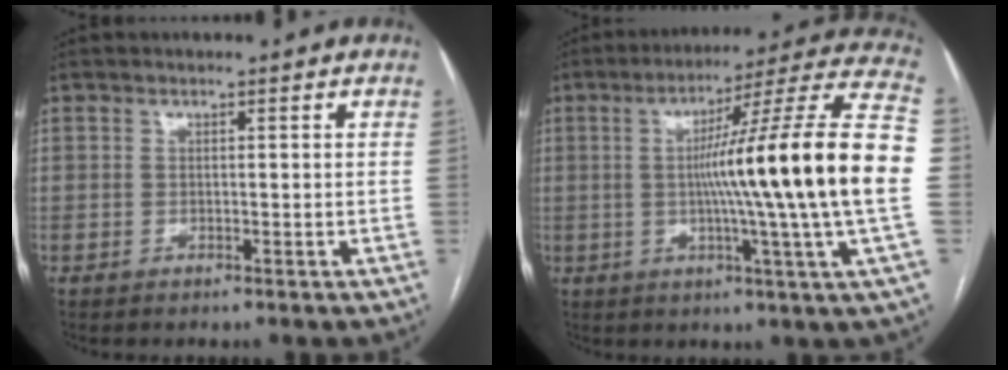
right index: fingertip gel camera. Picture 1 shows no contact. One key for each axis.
{"total": 23.7, "fx": -1.1, "fy": -2.2, "fz": 23.5, "tx": -0.299, "ty": 0.004, "tz": -0.037}